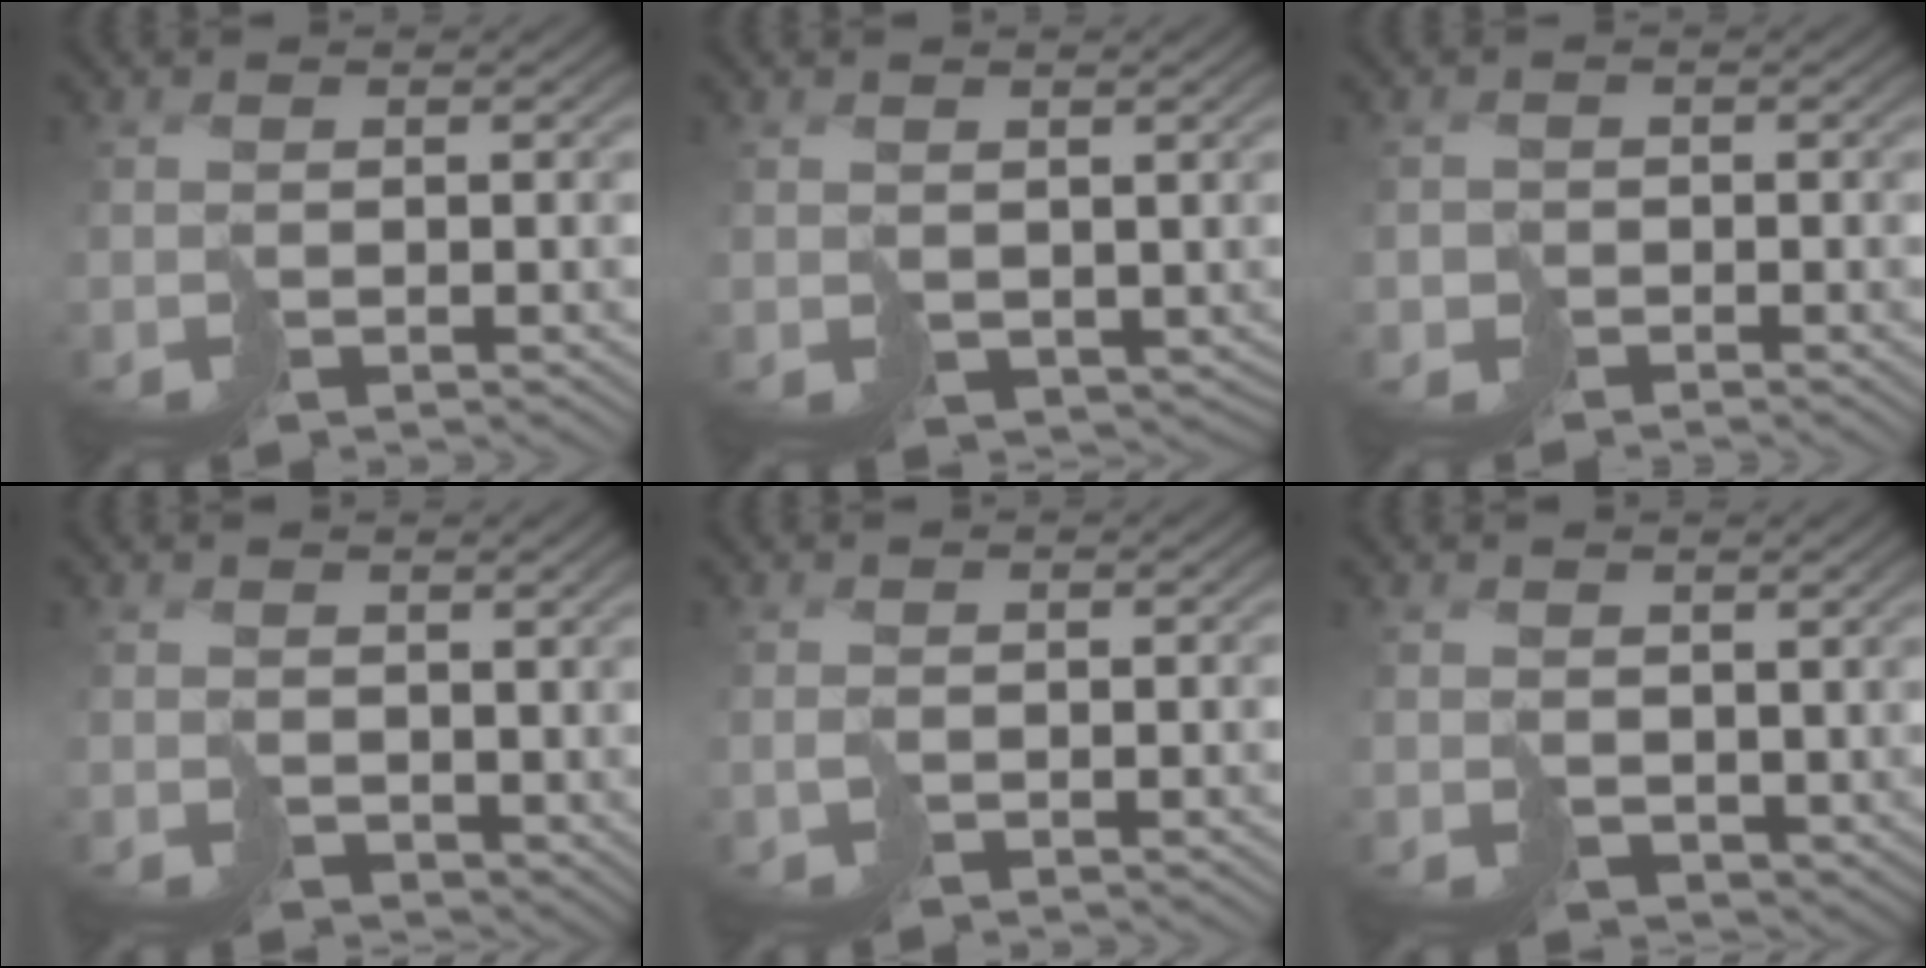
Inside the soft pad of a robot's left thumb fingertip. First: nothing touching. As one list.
[{"total": 3.1, "force": [0.5, 2.6, 1.6], "torque": [-0.045, -0.022, 0.017]}, {"total": 1.9, "force": [-1.1, 1.5, 0.0], "torque": [-0.001, -0.007, -0.030]}, {"total": 3.0, "force": [1.7, 2.2, 1.1], "torque": [-0.033, -0.010, 0.040]}, {"total": 0.6, "force": [-0.2, 0.6, 0.1], "torque": [-0.007, -0.003, -0.003]}, {"total": 3.3, "force": [1.4, 2.6, 1.6], "torque": [-0.050, -0.015, 0.032]}]